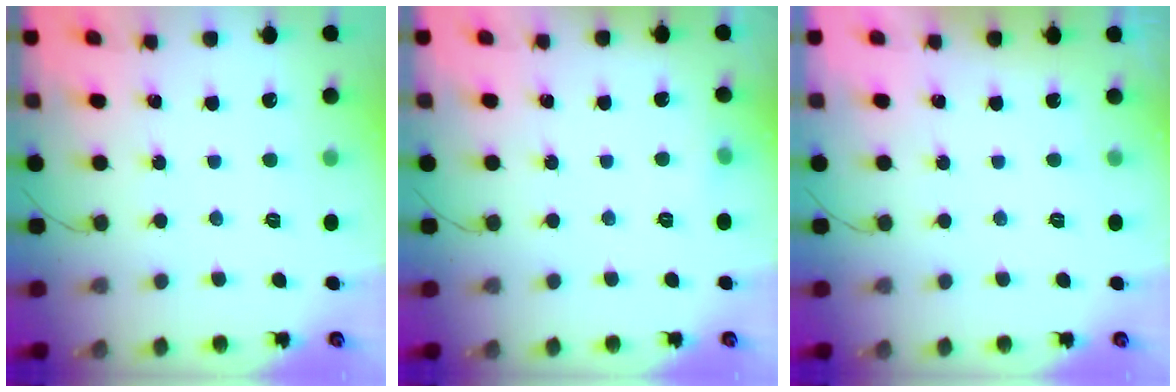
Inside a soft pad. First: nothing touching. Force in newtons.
{"total": 7.5, "press": 3.4, "slide": 6.7}
{"total": 0.0}